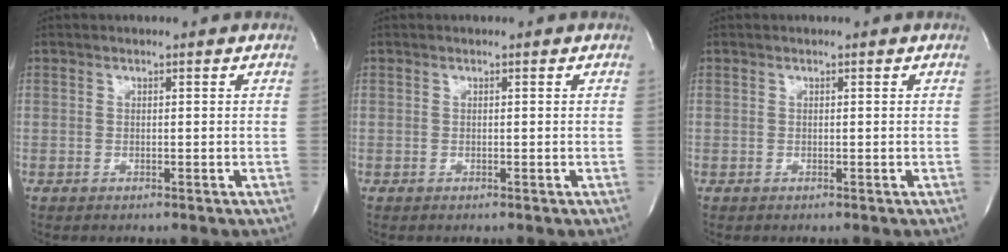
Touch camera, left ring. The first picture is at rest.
{"total": 0.0}
{"total": 0.0}